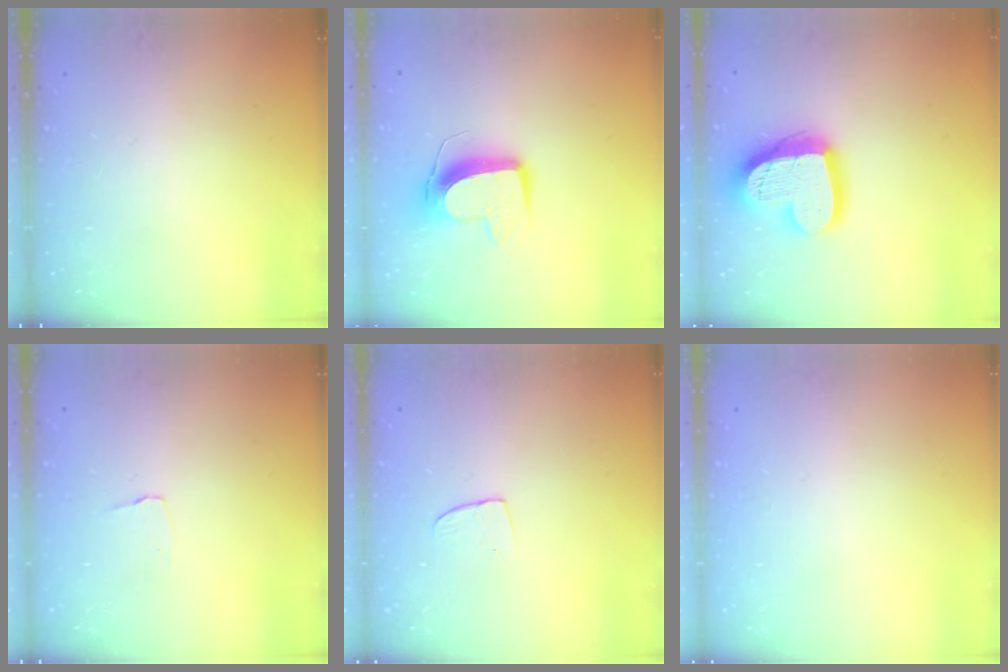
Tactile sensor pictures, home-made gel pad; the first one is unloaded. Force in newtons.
{"total": 10.1, "press": 10.1, "slide": 0.4}
{"total": 18.8, "press": 18.7, "slide": 1.8}
{"total": 2.9, "press": 2.8, "slide": 0.3}
{"total": 5.2, "press": 5.2, "slide": 0.4}
{"total": 0.0}